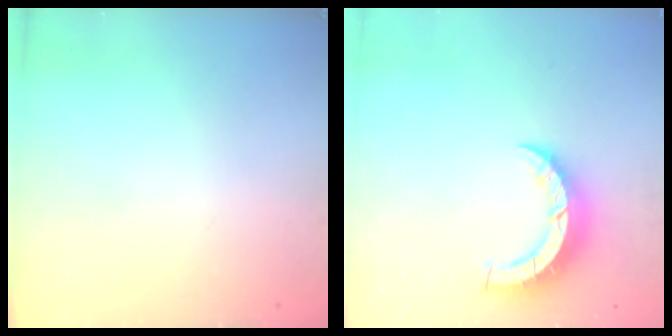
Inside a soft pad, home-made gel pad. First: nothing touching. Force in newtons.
{"total": 6.8, "press": 6.8, "slide": 0.6}